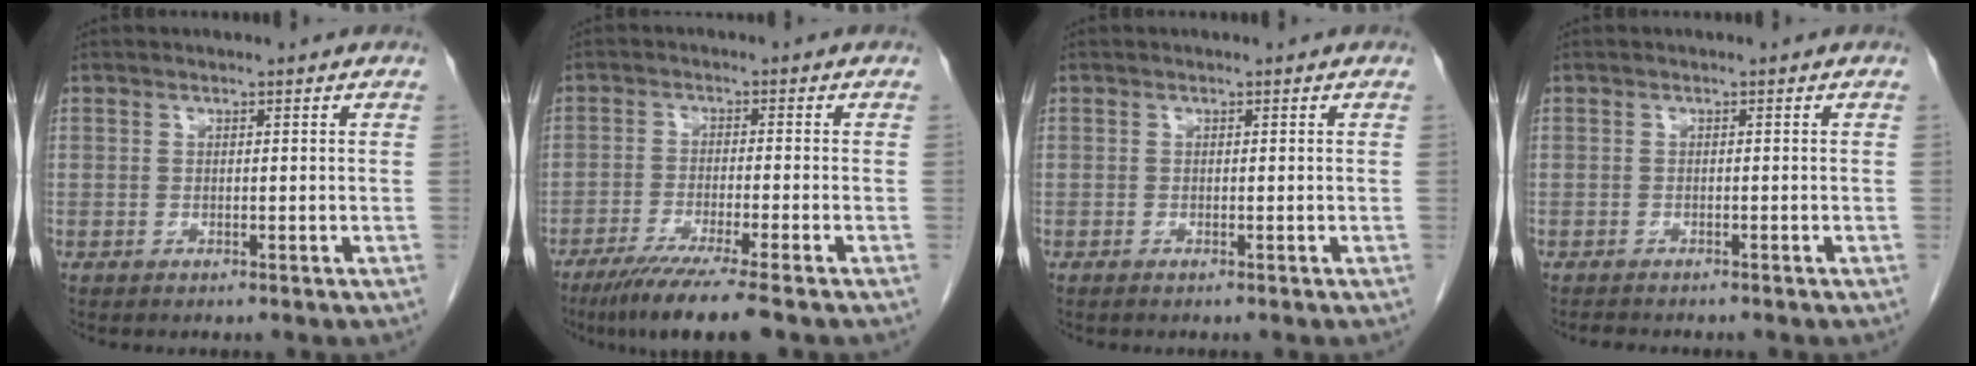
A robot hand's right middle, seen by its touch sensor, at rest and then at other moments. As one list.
[{"total": 8.5, "force": [-6.3, -0.8, 5.6], "torque": [-0.092, -0.026, -0.104]}, {"total": 0.0}, {"total": 2.3, "force": [-2.0, 0.6, 0.9], "torque": [-0.018, -0.005, -0.025]}]